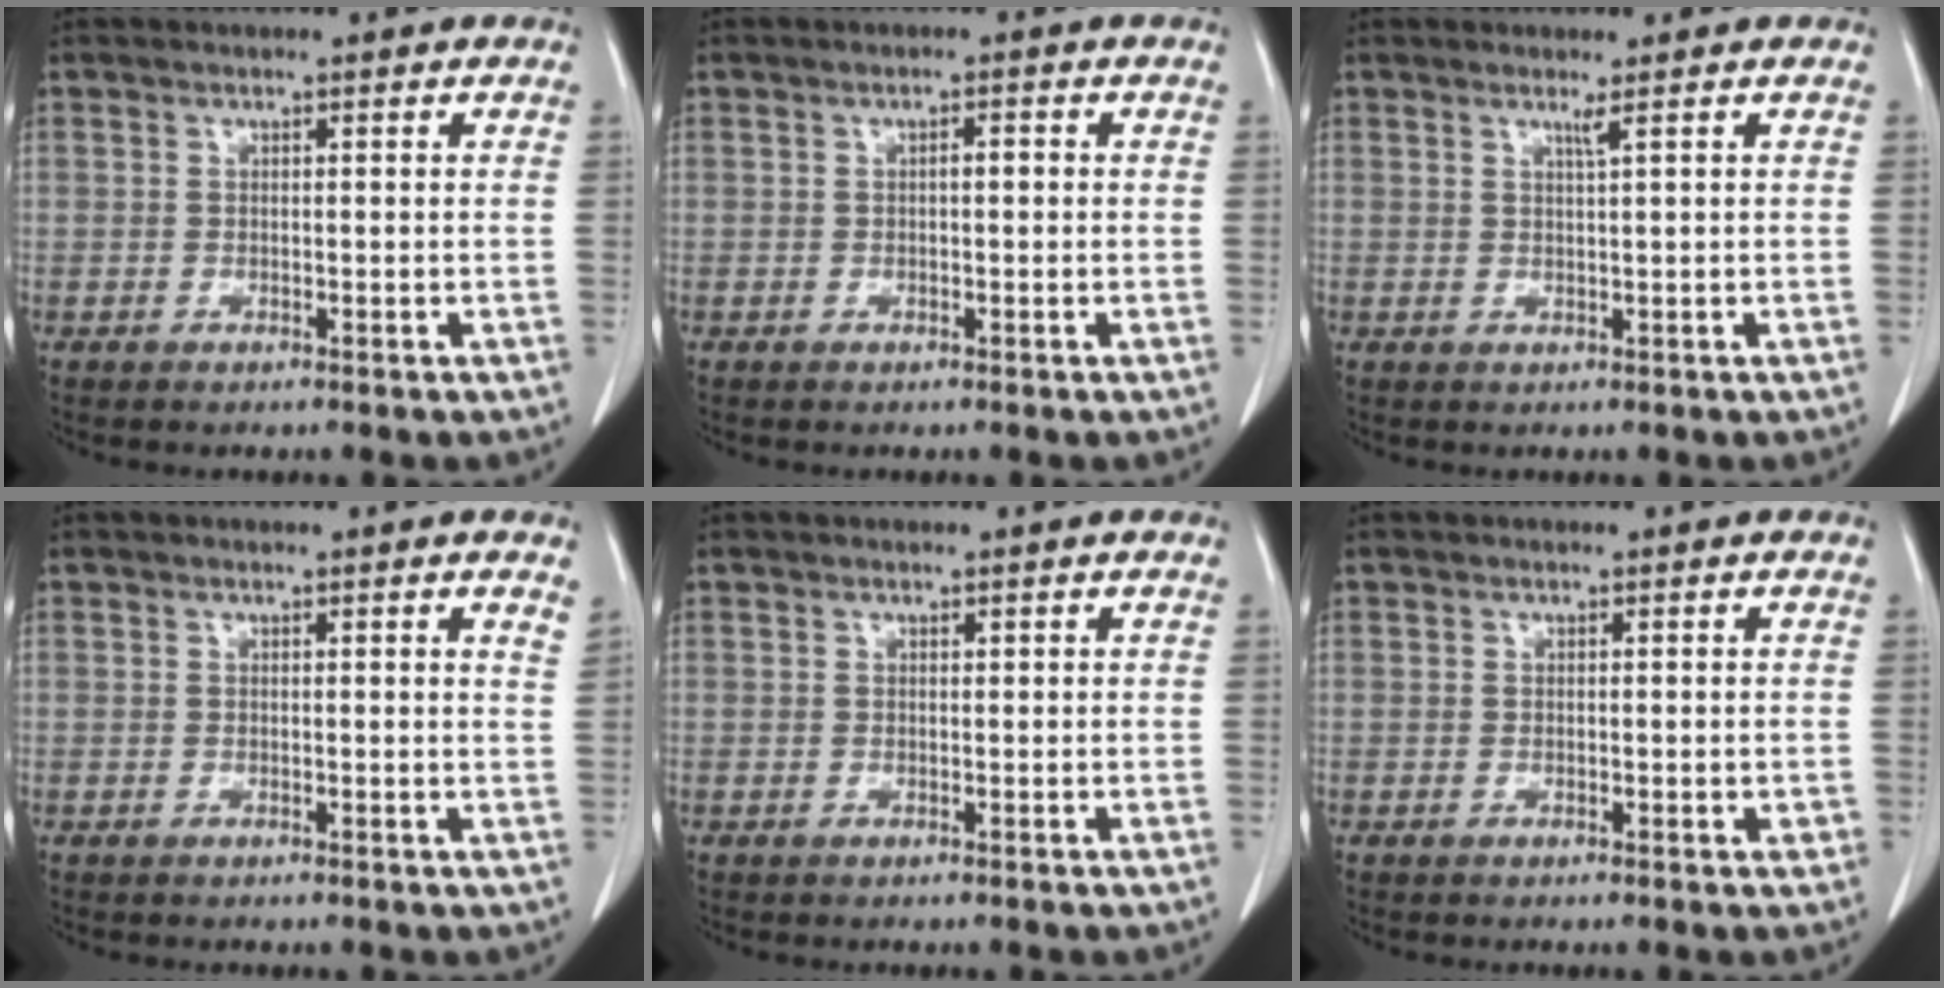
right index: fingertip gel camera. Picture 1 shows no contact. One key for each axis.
{"total": 1.1, "fx": 0.0, "fy": 0.3, "fz": 1.1, "tx": -0.017, "ty": 0.004, "tz": 0.001}
{"total": 1.1, "fx": 0.7, "fy": -0.4, "fz": 0.8, "tx": -0.024, "ty": -0.010, "tz": 0.016}
{"total": 1.6, "fx": 1.2, "fy": 0.0, "fz": 1.1, "tx": -0.014, "ty": -0.002, "tz": 0.008}
{"total": 0.0}
{"total": 1.1, "fx": -0.1, "fy": 0.7, "fz": 0.9, "tx": -0.005, "ty": 0.001, "tz": 0.002}